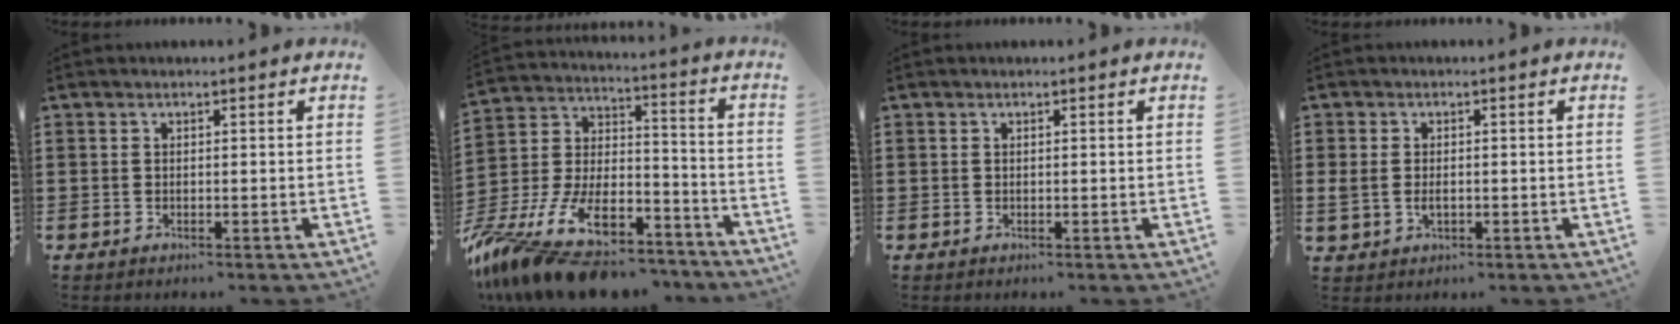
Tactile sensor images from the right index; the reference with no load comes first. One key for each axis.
{"total": 14.1, "fx": -10.9, "fy": 5.3, "fz": 7.3, "tx": -0.154, "ty": 0.028, "tz": -0.196}
{"total": 0.0}
{"total": 2.3, "fx": -0.2, "fy": 1.6, "fz": 1.6, "tx": -0.040, "ty": 0.002, "tz": -0.007}